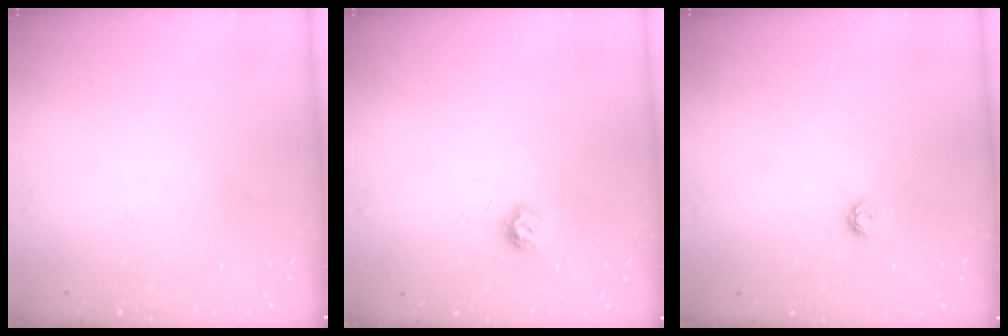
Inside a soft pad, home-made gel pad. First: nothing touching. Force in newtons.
{"total": 6.8, "press": 6.8, "slide": 0.6}
{"total": 3.6, "press": 3.5, "slide": 0.3}